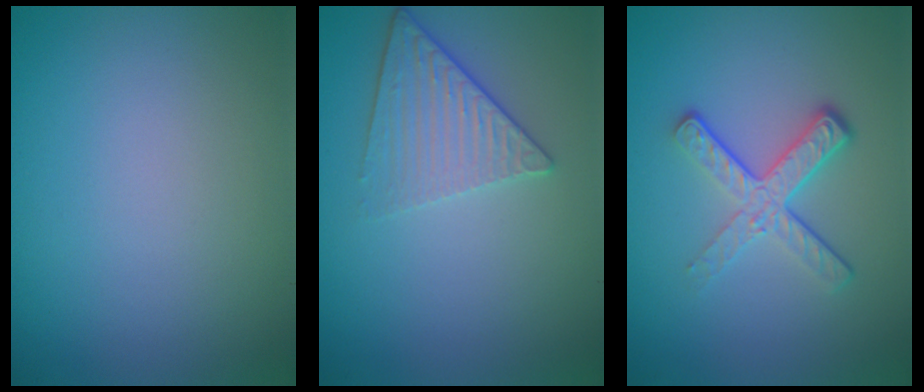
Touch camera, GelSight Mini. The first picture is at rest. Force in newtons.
{"total": 3.3, "press": 2.9, "slide": 1.6}
{"total": 4.2, "press": 2.7, "slide": 3.3}